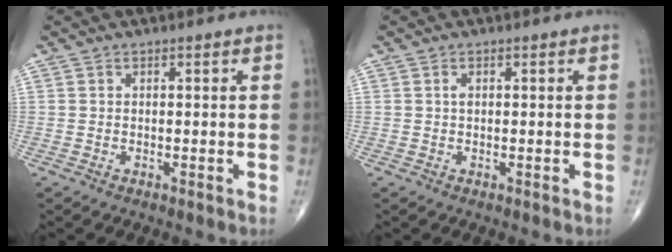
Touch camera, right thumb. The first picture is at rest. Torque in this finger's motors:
{"motor_torque": [0.38, 0.25, -0.04, -0.13, -0.04]}